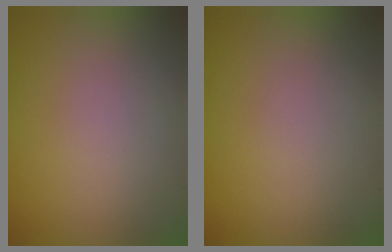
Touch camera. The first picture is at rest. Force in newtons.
{"total": 0.0}